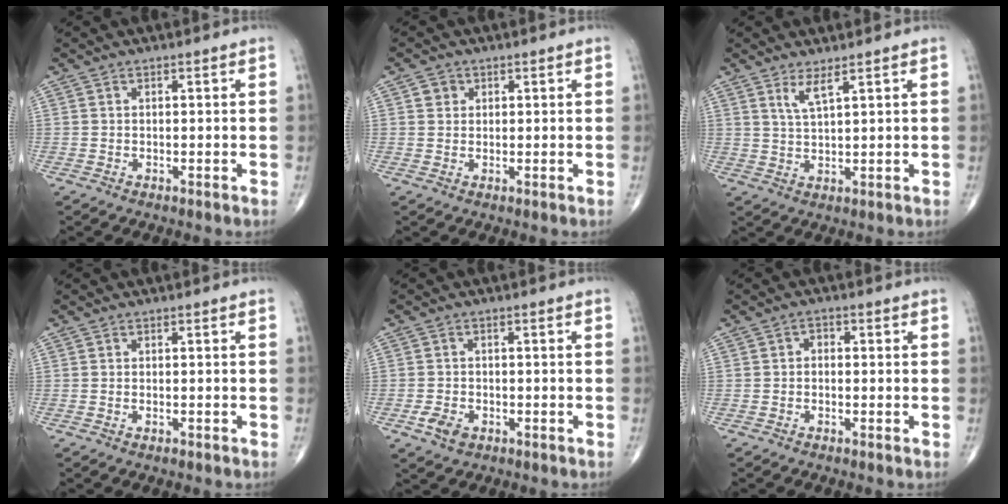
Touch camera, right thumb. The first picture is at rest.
{"total": 2.1, "force": [0.7, 1.9, 0.5], "torque": [0.002, -0.002, 0.007]}
{"total": 3.4, "force": [2.1, 0.5, 2.6], "torque": [-0.056, -0.021, 0.047]}
{"total": 0.7, "force": [-0.4, 0.3, 0.6], "torque": [-0.014, 0.003, -0.004]}
{"total": 3.7, "force": [-1.6, 2.6, 2.1], "torque": [-0.039, 0.003, -0.025]}
{"total": 1.6, "force": [-0.2, 1.2, 1.0], "torque": [-0.001, 0.007, -0.011]}